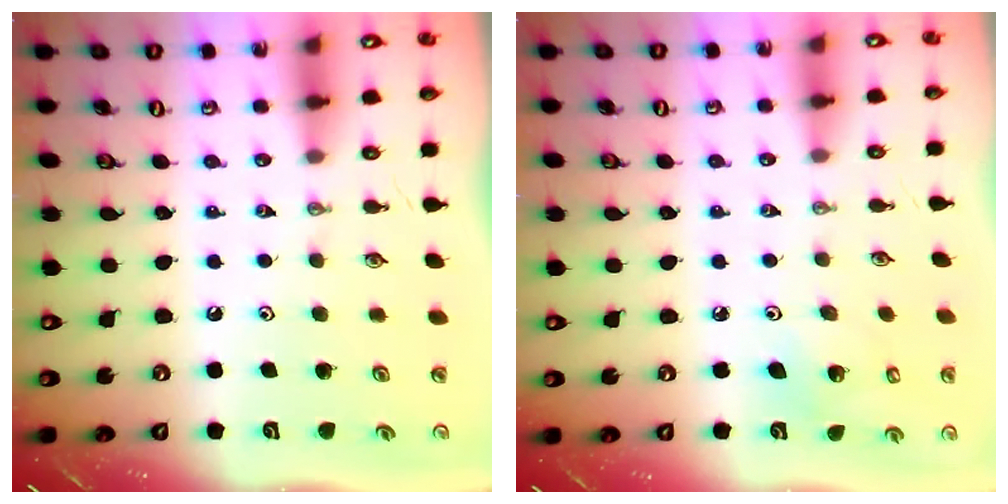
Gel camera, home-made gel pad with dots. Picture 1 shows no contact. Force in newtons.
{"total": 5.2, "press": 4.7, "slide": 2.2}